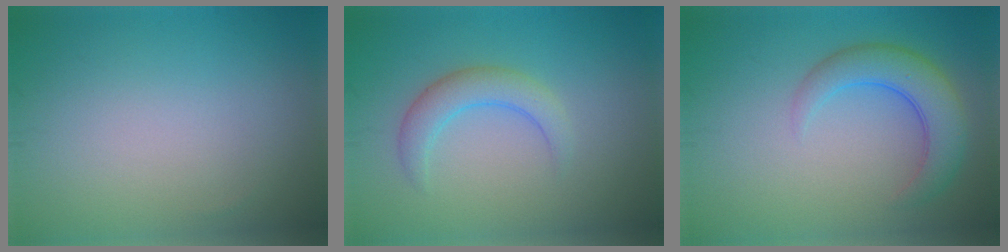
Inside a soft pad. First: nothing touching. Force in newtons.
{"total": 2.9, "press": 2.9, "slide": 0.2}
{"total": 4.6, "press": 4.5, "slide": 0.2}